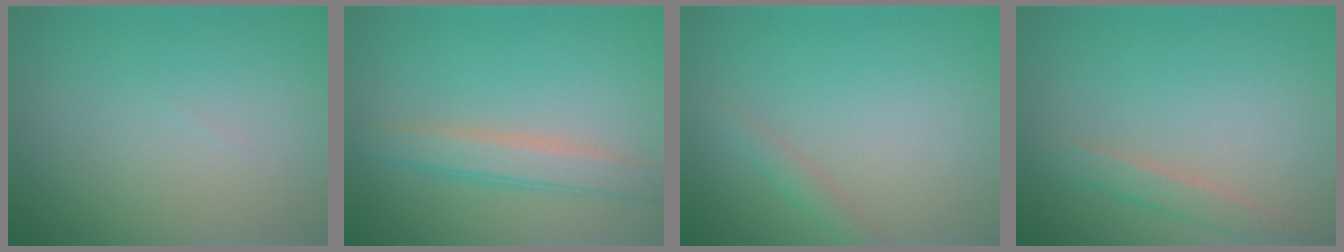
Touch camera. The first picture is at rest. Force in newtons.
{"total": 3.2, "press": 3.2, "slide": 0.1}
{"total": 1.2, "press": 1.2, "slide": 0.1}
{"total": 1.9, "press": 1.9, "slide": 0.1}